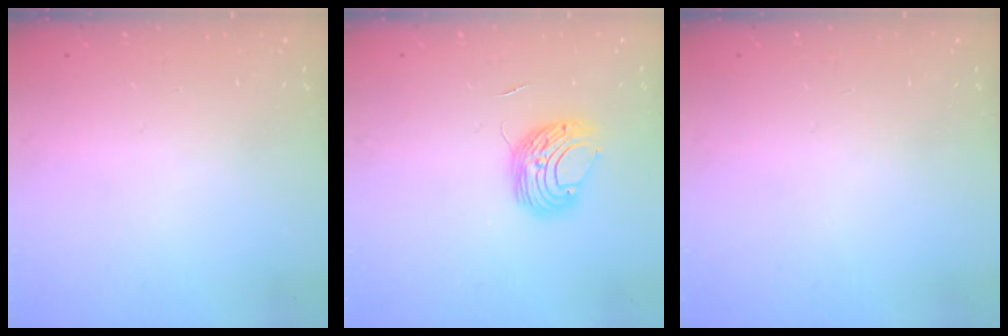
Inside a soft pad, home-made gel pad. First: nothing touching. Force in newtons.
{"total": 9.3, "press": 9.3, "slide": 0.5}
{"total": 0.0}